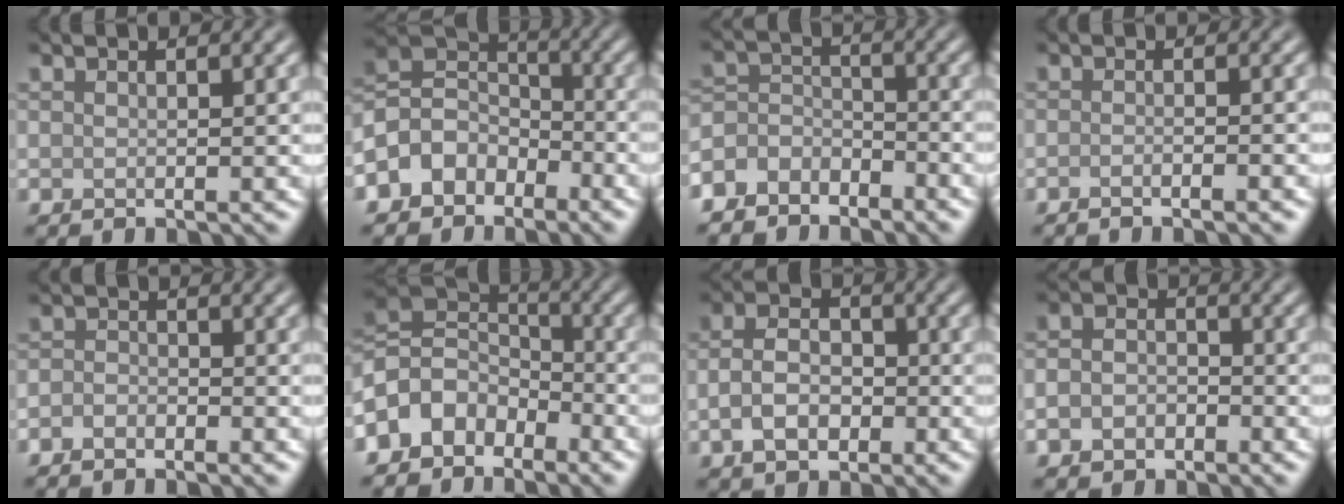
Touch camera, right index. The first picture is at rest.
{"total": 5.6, "force": [-3.3, 4.1, 2.0], "torque": [-0.031, 0.007, -0.079]}
{"total": 5.3, "force": [-4.5, 2.6, 1.1], "torque": [-0.015, 0.002, -0.088]}
{"total": 2.4, "force": [-1.3, 0.6, 1.9], "torque": [-0.016, 0.002, -0.028]}
{"total": 1.6, "force": [-1.2, 0.8, 0.8], "torque": [-0.013, 0.002, -0.027]}
{"total": 6.6, "force": [-3.9, 4.5, 3.0], "torque": [-0.048, 0.007, -0.092]}
{"total": 4.5, "force": [-1.3, 3.0, 3.0], "torque": [-0.057, 0.001, -0.031]}
{"total": 3.4, "force": [-1.4, 2.6, 1.8], "torque": [-0.027, -0.003, -0.035]}